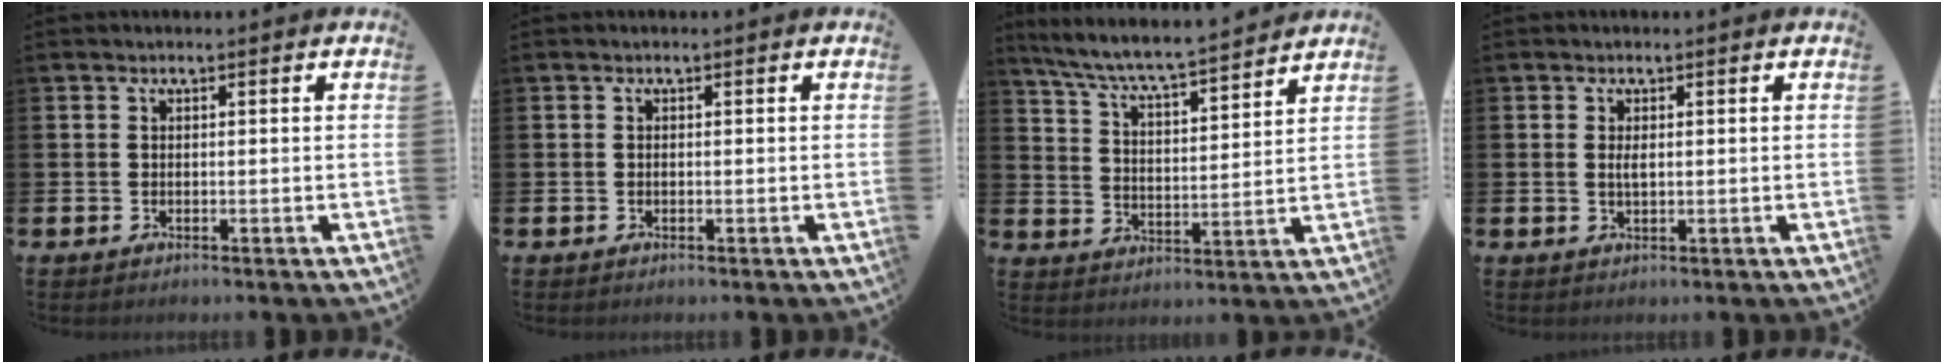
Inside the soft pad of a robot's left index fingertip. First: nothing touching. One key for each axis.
{"total": 0.0}
{"total": 6.9, "fx": 6.5, "fy": 0.1, "fz": 2.0, "tx": -0.065, "ty": -0.054, "tz": 0.110}
{"total": 1.3, "fx": 0.1, "fy": 0.5, "fz": 1.2, "tx": -0.023, "ty": 0.001, "tz": 0.000}